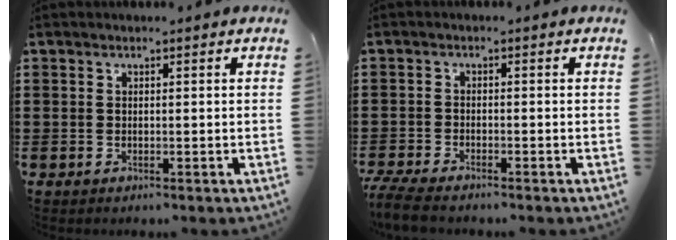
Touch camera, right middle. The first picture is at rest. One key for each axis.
{"total": 3.3, "fx": -3.0, "fy": 0.2, "fz": 1.2, "tx": -0.041, "ty": -0.009, "tz": -0.066}